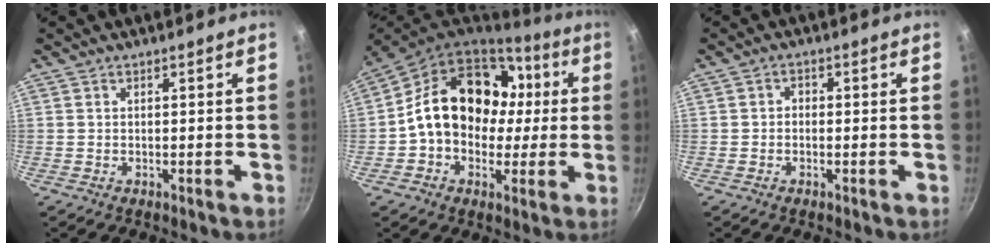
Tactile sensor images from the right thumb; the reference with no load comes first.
{"total": 20.7, "force": [2.2, 15.9, 13.0], "torque": [-0.182, 0.038, 0.031]}
{"total": 1.3, "force": [-0.4, 1.1, 0.6], "torque": [-0.007, 0.006, -0.010]}